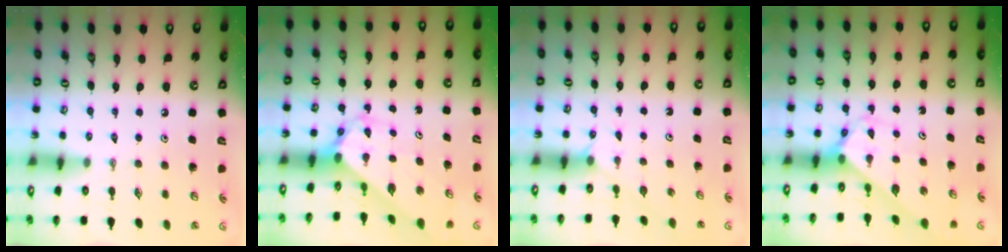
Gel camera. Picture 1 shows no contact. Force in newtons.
{"total": 2.6, "press": 2.6, "slide": 0.2}
{"total": 1.8, "press": 1.7, "slide": 0.4}
{"total": 2.9, "press": 2.9, "slide": 0.1}